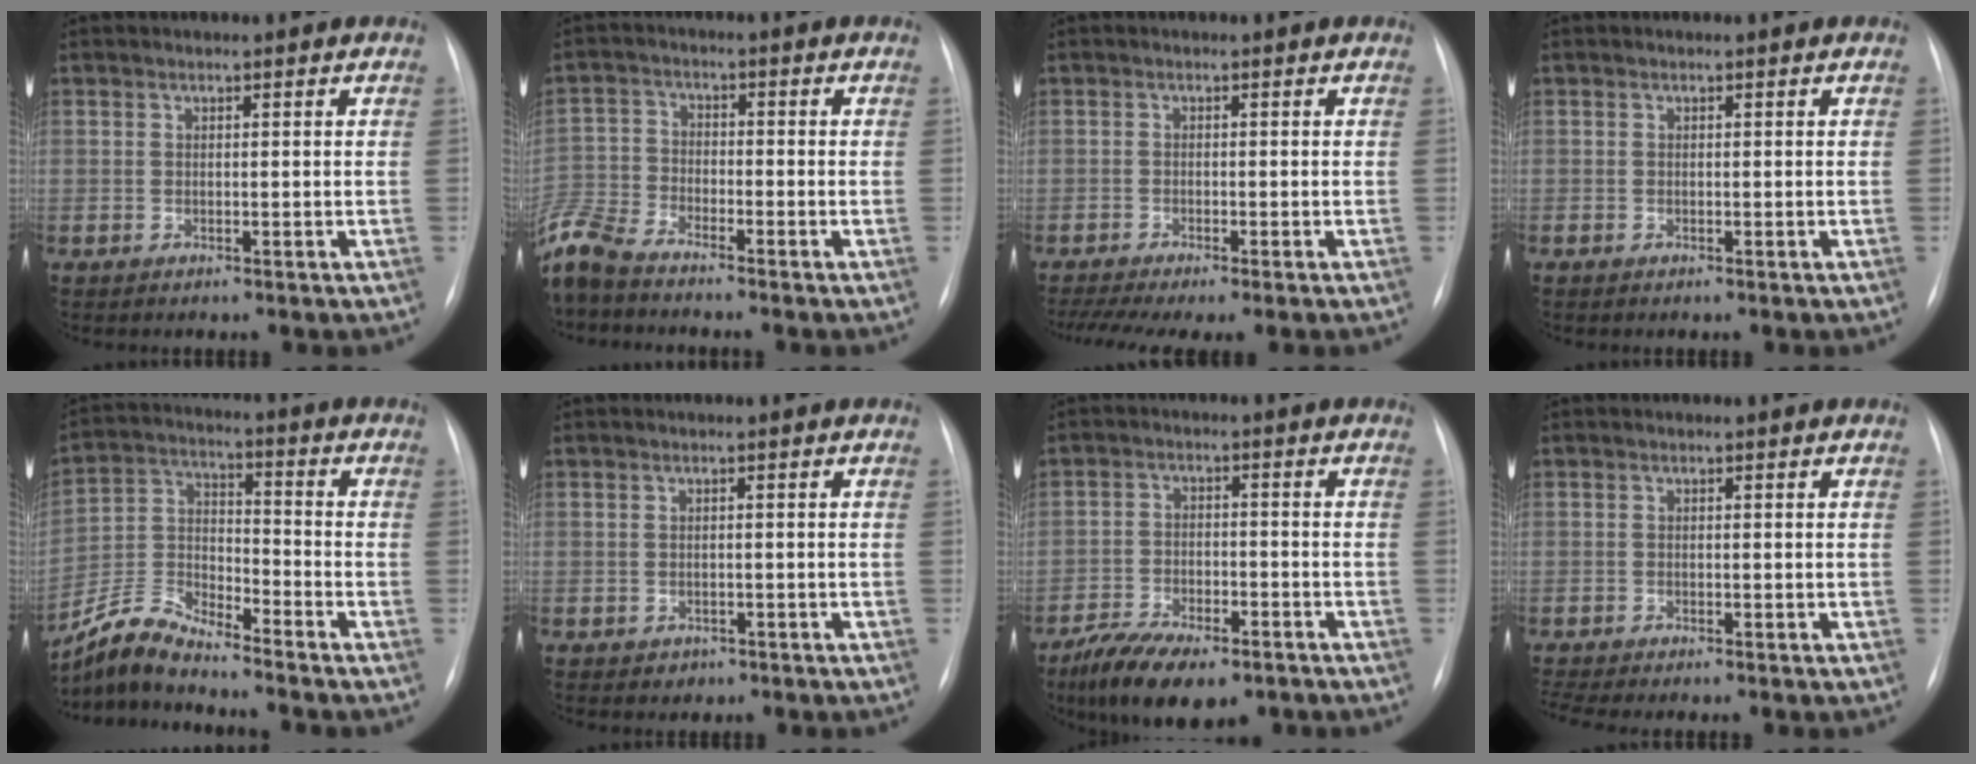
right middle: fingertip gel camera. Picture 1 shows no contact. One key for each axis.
{"total": 9.9, "fx": -8.9, "fy": 2.0, "fz": 4.0, "tx": -0.102, "ty": -0.013, "tz": -0.181}
{"total": 8.0, "fx": -6.2, "fy": 0.7, "fz": 5.1, "tx": -0.084, "ty": -0.012, "tz": -0.097}
{"total": 0.0}
{"total": 8.2, "fx": -8.0, "fy": 0.2, "fz": 1.6, "tx": -0.053, "ty": 0.003, "tz": -0.158}
{"total": 1.1, "fx": -0.7, "fy": 0.9, "fz": 0.1, "tx": -0.007, "ty": 0.001, "tz": -0.005}
{"total": 11.6, "fx": -8.3, "fy": 4.4, "fz": 6.8, "tx": -0.118, "ty": -0.011, "tz": -0.135}
{"total": 2.2, "fx": -1.9, "fy": -0.4, "fz": 0.9, "tx": -0.025, "ty": -0.009, "tz": -0.035}